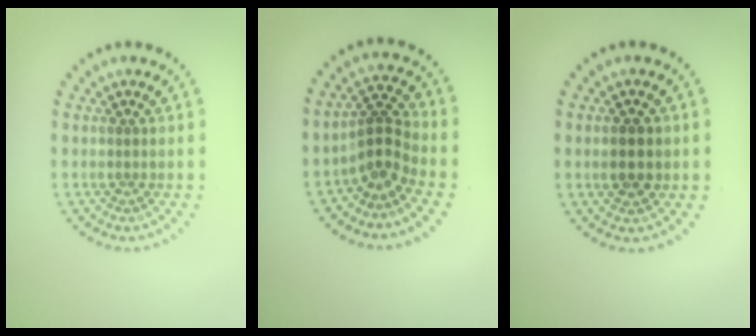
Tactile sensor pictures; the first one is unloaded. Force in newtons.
{"total": 2.9, "press": 2.2, "slide": 1.9}
{"total": 2.5, "press": 2.5, "slide": 0.1}